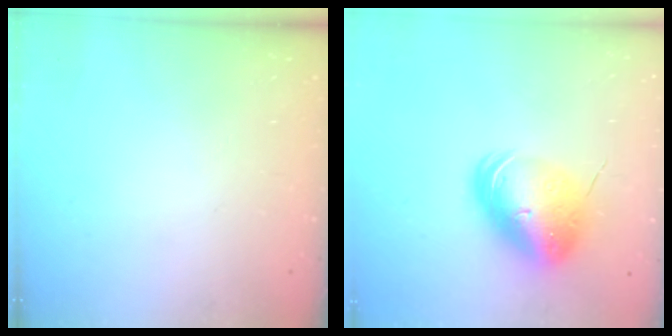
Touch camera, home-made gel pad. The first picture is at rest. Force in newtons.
{"total": 14.3, "press": 14.1, "slide": 2.6}